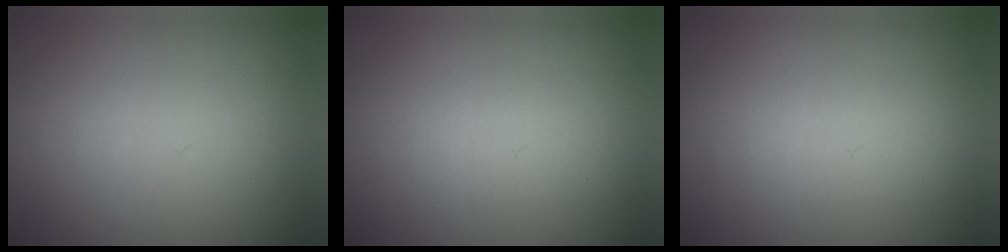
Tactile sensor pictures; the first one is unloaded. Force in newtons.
{"total": 1.4}
{"total": 1.3}